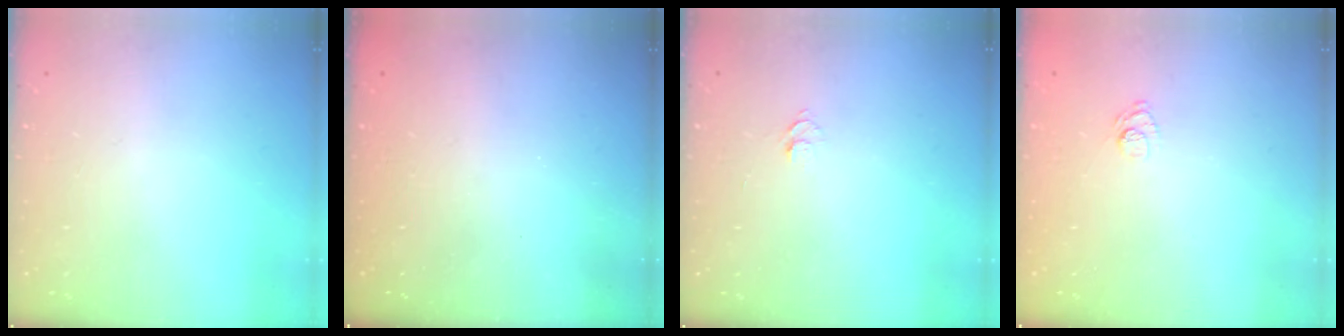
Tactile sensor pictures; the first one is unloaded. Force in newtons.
{"total": 2.4, "press": 2.3, "slide": 0.8}
{"total": 4.7, "press": 4.6, "slide": 0.5}
{"total": 6.6, "press": 6.5, "slide": 1.4}